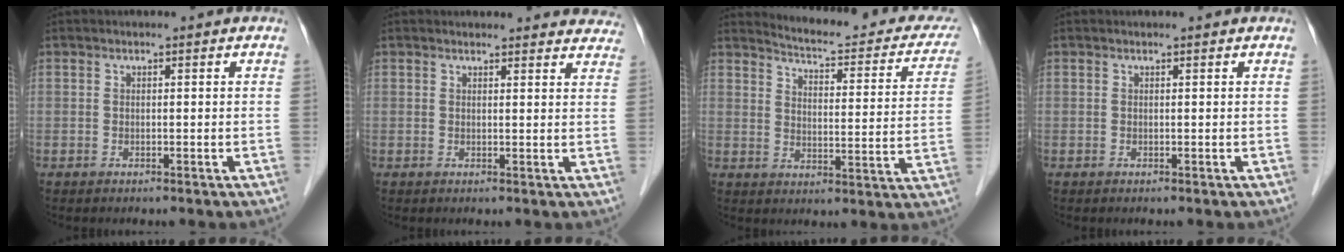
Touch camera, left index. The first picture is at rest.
{"total": 12.1, "force": [11.6, 2.9, 1.7], "torque": [0.016, -0.006, 0.102]}
{"total": 18.4, "force": [17.0, 3.8, 5.8], "torque": [-0.062, -0.044, 0.195]}
{"total": 0.7, "force": [0.7, 0.1, 0.1], "torque": [-0.007, 0.006, 0.009]}